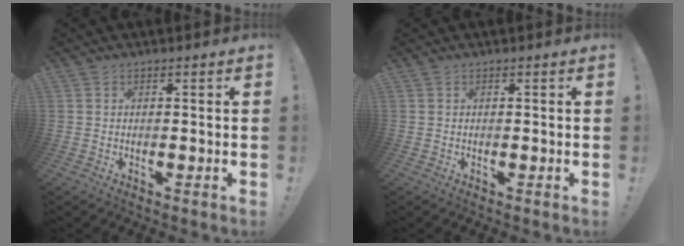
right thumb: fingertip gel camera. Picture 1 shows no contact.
{"total": 0.0}